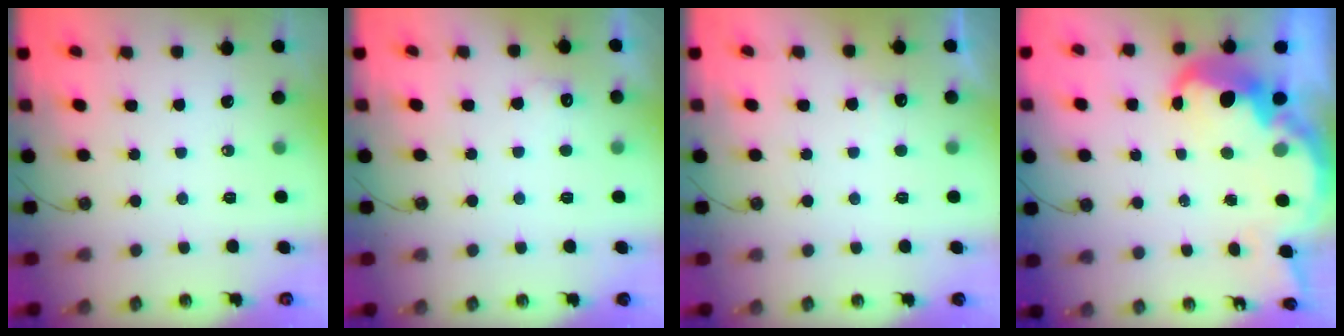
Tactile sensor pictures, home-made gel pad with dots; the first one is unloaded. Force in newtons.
{"total": 5.5, "press": 5.3, "slide": 1.3}
{"total": 5.2, "press": 5.0, "slide": 1.3}
{"total": 10.1, "press": 10.1, "slide": 0.7}